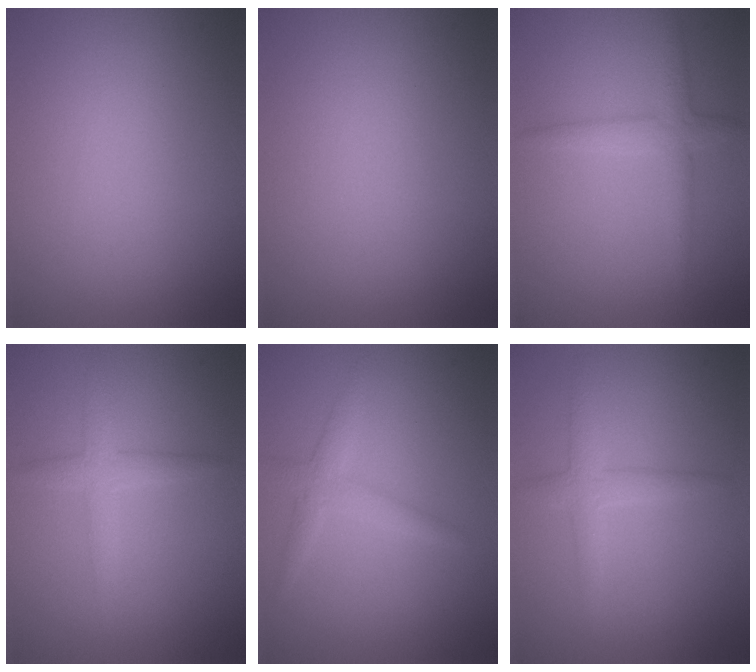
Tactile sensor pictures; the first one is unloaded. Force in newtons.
{"total": 0.0}
{"total": 2.5, "press": 2.5, "slide": 0.1}
{"total": 2.5, "press": 2.5, "slide": 0.1}
{"total": 2.2, "press": 2.1, "slide": 0.1}
{"total": 2.3, "press": 2.3, "slide": 0.1}